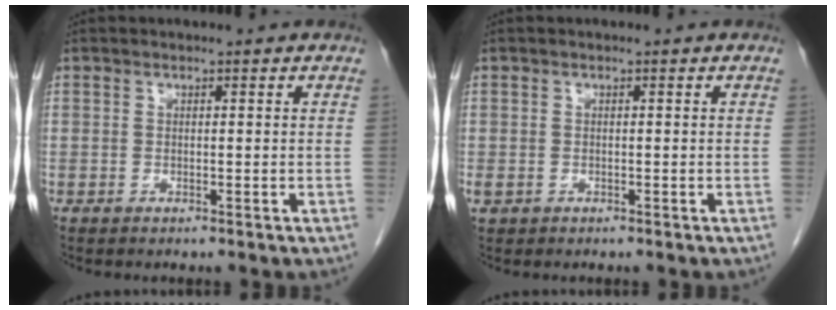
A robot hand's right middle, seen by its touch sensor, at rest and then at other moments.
{"total": 1.0, "force": [-0.2, 0.8, 0.5], "torque": [-0.013, 0.000, 0.001]}